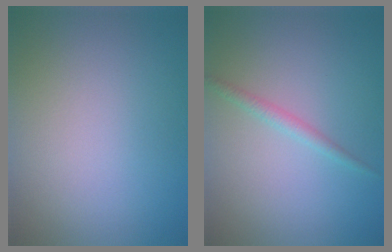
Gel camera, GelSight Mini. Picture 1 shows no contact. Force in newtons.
{"total": 1.3, "press": 1.3, "slide": 0.0}